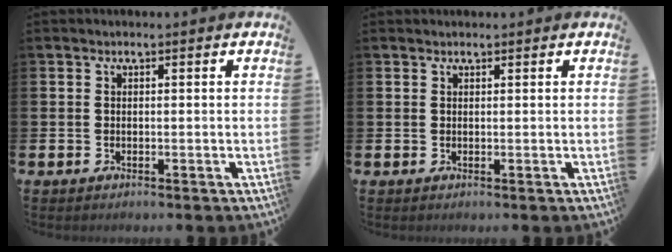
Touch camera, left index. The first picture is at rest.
{"total": 0.7, "force": [0.6, 0.2, 0.0], "torque": [0.016, -0.006, 0.008]}